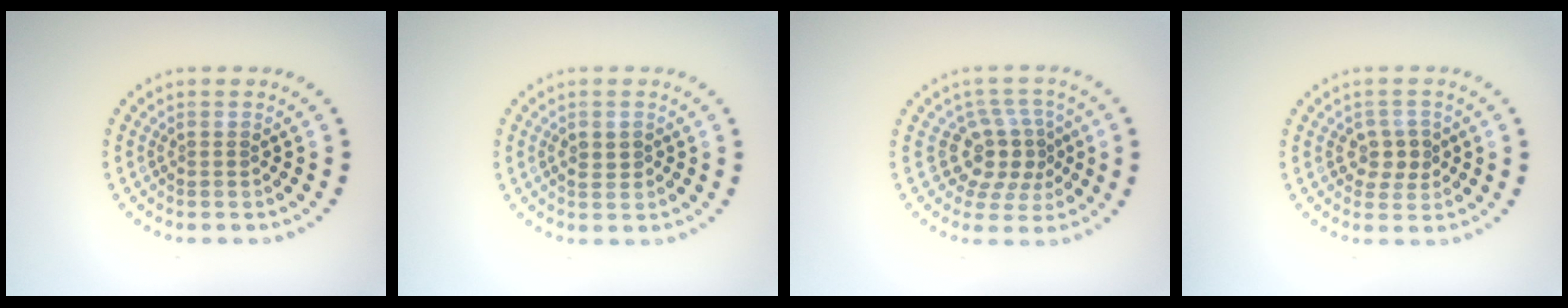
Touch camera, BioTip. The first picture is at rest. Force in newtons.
{"total": 1.2, "press": 1.2, "slide": 0.0}
{"total": 3.8, "press": 3.1, "slide": 2.2}
{"total": 2.4, "press": 2.2, "slide": 0.8}